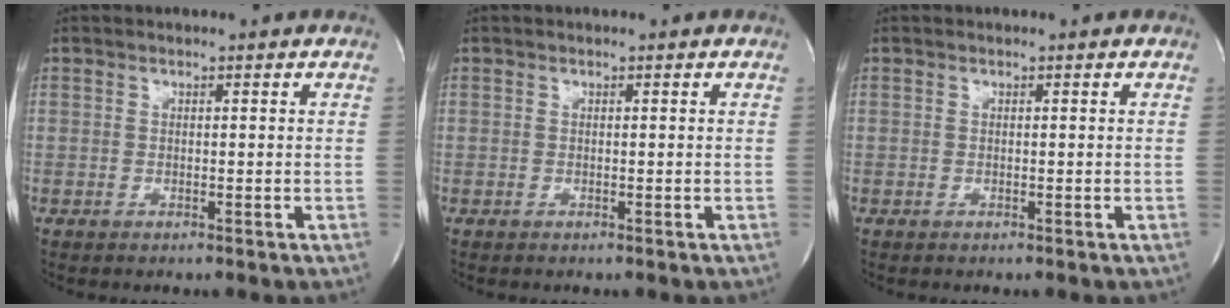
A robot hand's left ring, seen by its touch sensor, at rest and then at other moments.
{"total": 0.0}
{"total": 0.0}